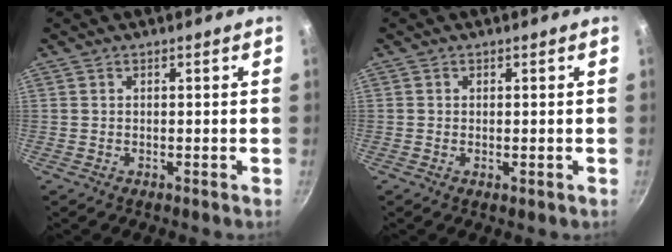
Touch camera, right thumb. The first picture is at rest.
{"total": 1.0, "force": [-0.1, 0.4, 0.9], "torque": [-0.015, -0.002, -0.003]}